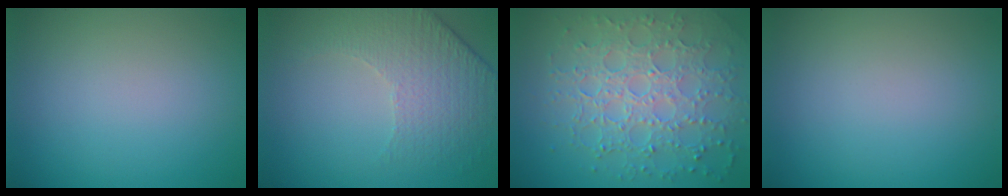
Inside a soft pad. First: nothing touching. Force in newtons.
{"total": 4.8, "press": 3.4, "slide": 3.4}
{"total": 8.0, "press": 5.6, "slide": 5.7}
{"total": 0.0}